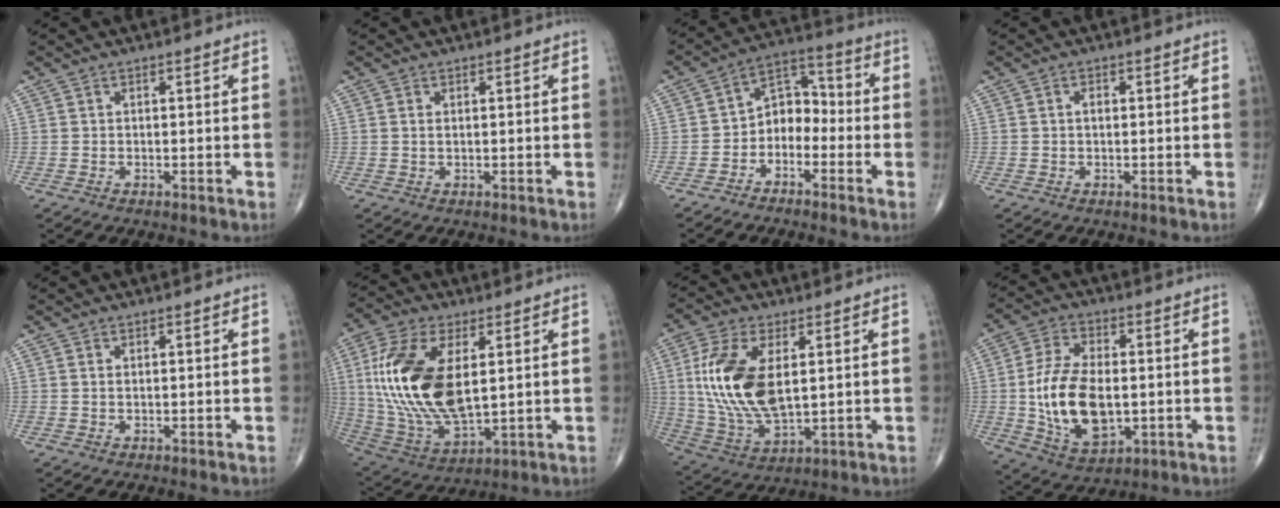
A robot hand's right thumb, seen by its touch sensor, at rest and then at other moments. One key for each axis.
{"total": 0.8, "fx": 0.2, "fy": 0.4, "fz": 0.7, "tx": -0.014, "ty": 0.002, "tz": 0.005}
{"total": 7.7, "fx": -2.8, "fy": 5.6, "fz": 4.5, "tx": -0.041, "ty": 0.049, "tz": -0.066}
{"total": 1.2, "fx": 0.1, "fy": 0.7, "fz": 1.0, "tx": -0.012, "ty": 0.003, "tz": -0.002}
{"total": 0.6, "fx": 0.2, "fy": 0.3, "fz": 0.5, "tx": -0.010, "ty": 0.002, "tz": 0.004}
{"total": 21.9, "fx": 3.5, "fy": 11.0, "fz": 18.6, "tx": -0.378, "ty": -0.021, "tz": 0.072}
{"total": 16.7, "fx": 2.8, "fy": 8.5, "fz": 14.1, "tx": -0.287, "ty": -0.015, "tz": 0.063}
{"total": 16.4, "fx": -1.1, "fy": 9.2, "fz": 13.5, "tx": -0.244, "ty": -0.003, "tz": -0.007}